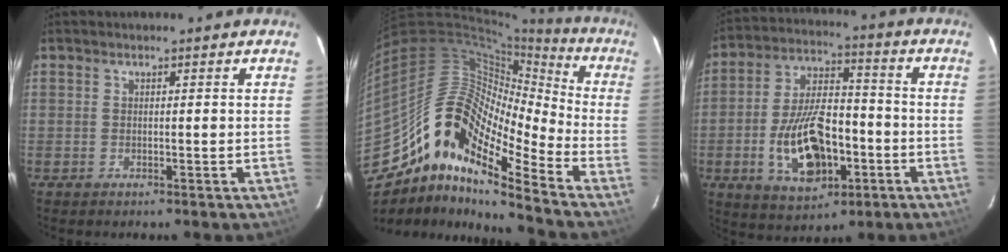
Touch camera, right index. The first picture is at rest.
{"total": 17.3, "force": [-10.7, 4.9, 12.8], "torque": [-0.210, 0.003, -0.223]}
{"total": 16.1, "force": [-5.1, 8.8, 12.5], "torque": [-0.248, 0.009, -0.071]}